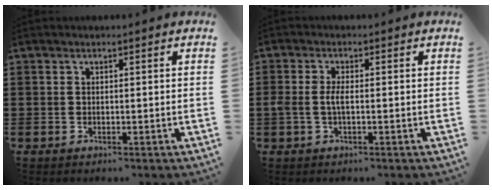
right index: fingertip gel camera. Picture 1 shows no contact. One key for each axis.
{"total": 2.6, "fx": -0.5, "fy": 0.8, "fz": 2.5, "tx": -0.061, "ty": -0.004, "tz": -0.014}